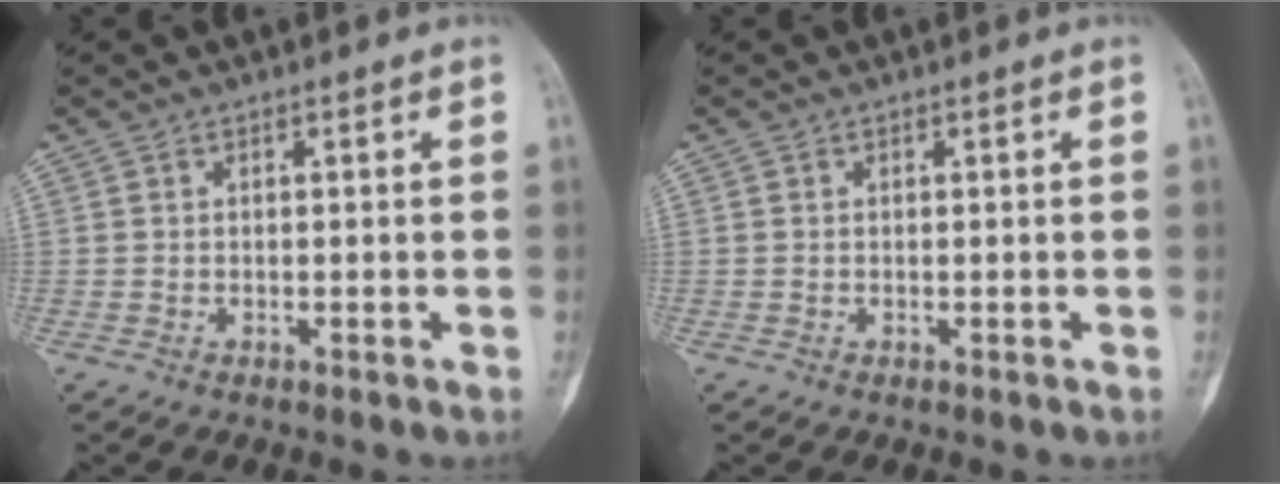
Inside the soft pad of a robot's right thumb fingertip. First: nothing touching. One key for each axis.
{"total": 0.0}